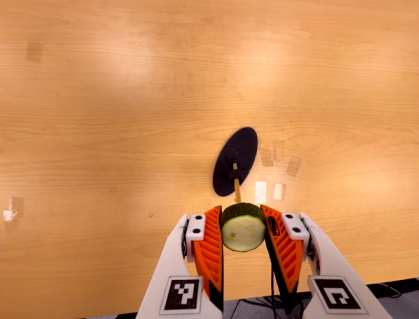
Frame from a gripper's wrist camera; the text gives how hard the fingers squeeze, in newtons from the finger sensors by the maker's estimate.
{"total": 11.8, "left": 11.1, "right": 12.6}